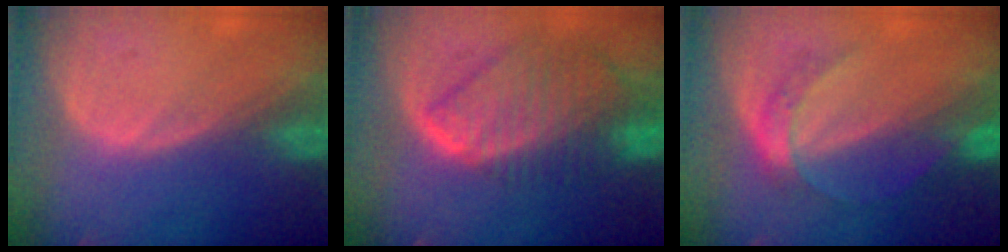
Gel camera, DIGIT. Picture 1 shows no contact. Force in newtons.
{"total": 10.0, "press": 8.7, "slide": 5.0}
{"total": 4.8, "press": 4.7, "slide": 0.5}